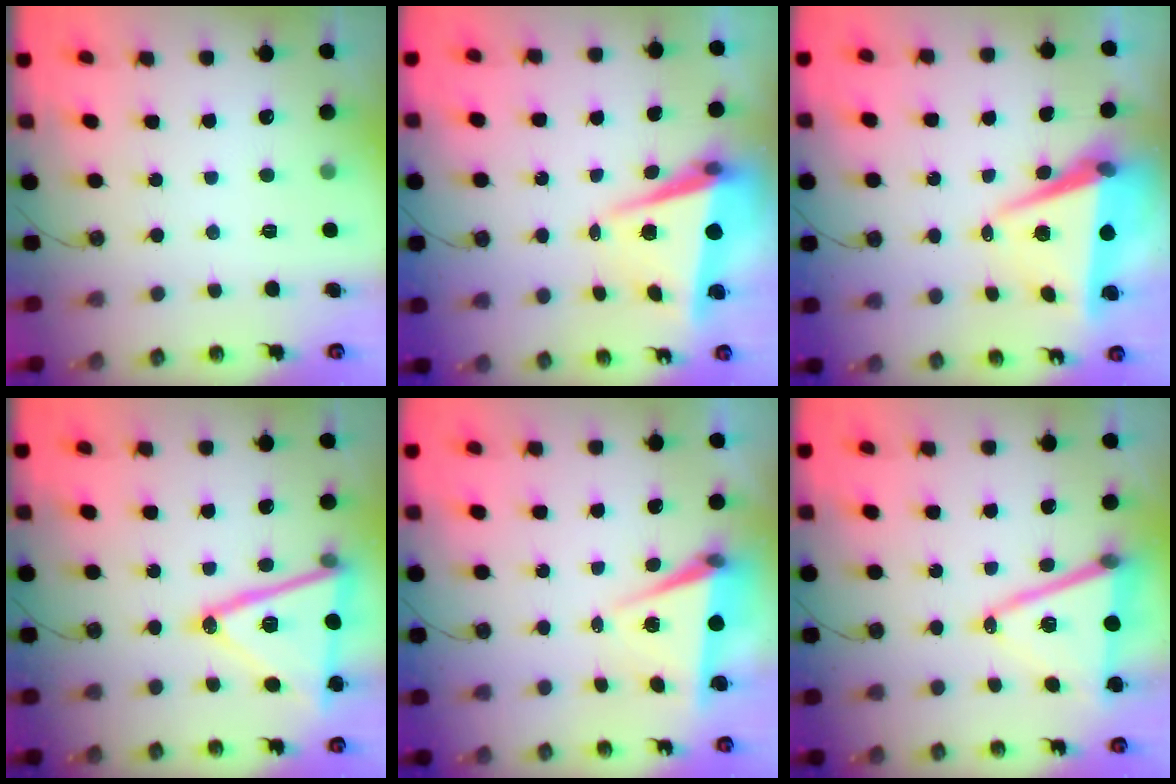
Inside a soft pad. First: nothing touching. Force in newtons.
{"total": 6.5, "press": 6.2, "slide": 1.9}
{"total": 8.4, "press": 7.4, "slide": 4.1}
{"total": 20.4, "press": 20.1, "slide": 3.4}
{"total": 6.7, "press": 5.2, "slide": 4.2}
{"total": 14.7, "press": 14.1, "slide": 4.0}